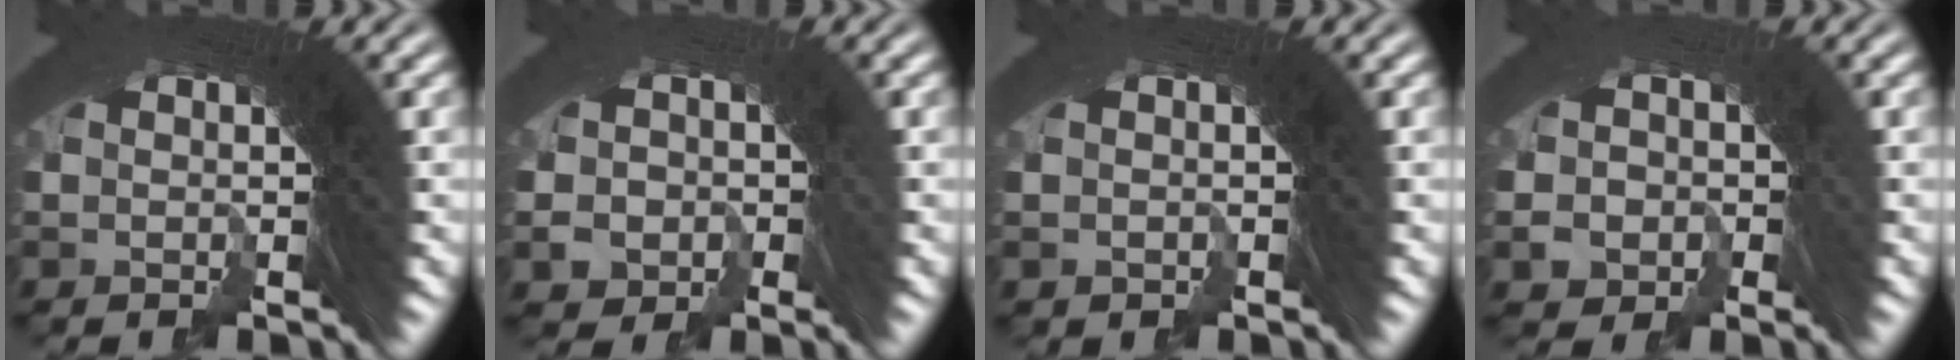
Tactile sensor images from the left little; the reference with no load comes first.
{"total": 4.1, "force": [-1.3, 3.7, 0.9], "torque": [-0.031, -0.011, -0.023]}
{"total": 0.8, "force": [-0.6, 0.1, -0.4], "torque": [0.012, -0.004, -0.004]}
{"total": 3.4, "force": [-1.3, 3.1, 0.6], "torque": [-0.020, -0.005, -0.027]}